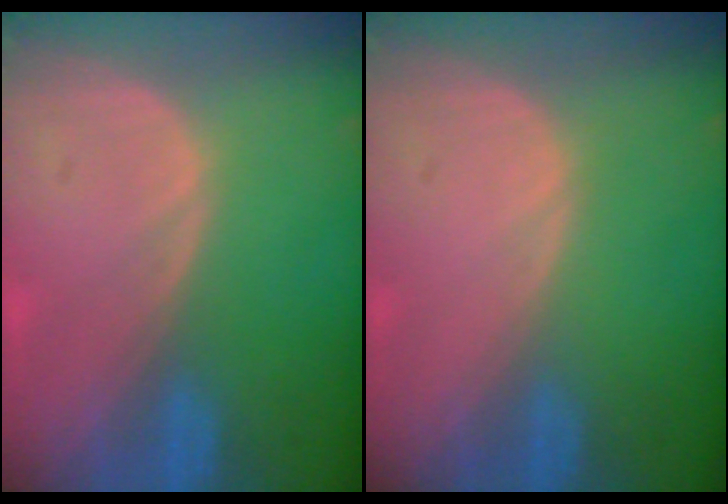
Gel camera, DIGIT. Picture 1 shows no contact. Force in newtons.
{"total": 0.0}